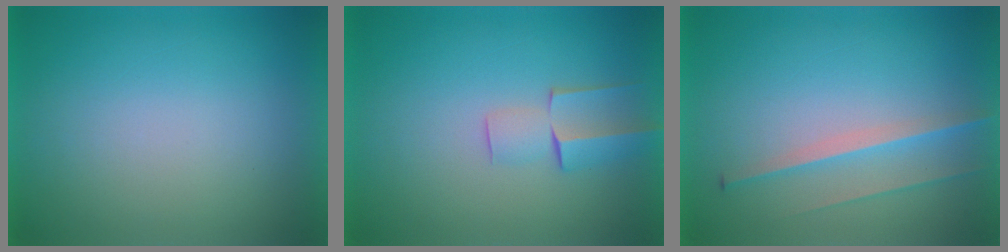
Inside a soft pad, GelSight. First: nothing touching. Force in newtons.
{"total": 2.5}
{"total": 2.7}